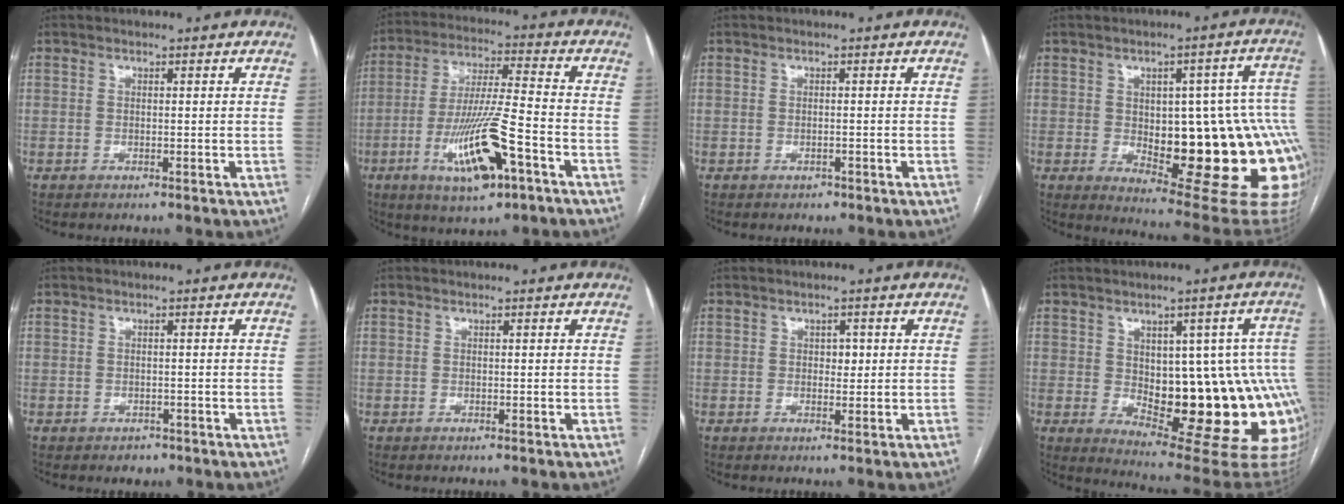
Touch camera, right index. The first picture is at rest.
{"total": 14.3, "force": [-6.2, 2.2, 12.7], "torque": [-0.245, -0.012, -0.104]}
{"total": 0.8, "force": [-0.6, 0.5, 0.3], "torque": [-0.009, 0.000, -0.006]}
{"total": 25.4, "force": [-2.9, 8.4, 23.8], "torque": [-0.215, 0.022, -0.009]}
{"total": 1.6, "force": [-1.0, 1.2, 0.3], "torque": [-0.005, 0.002, -0.012]}
{"total": 0.0}
{"total": 1.6, "force": [0.3, 1.1, 1.1], "torque": [-0.011, 0.002, 0.003]}
{"total": 20.3, "force": [-1.8, 8.6, 18.4], "torque": [-0.153, 0.022, 0.005]}